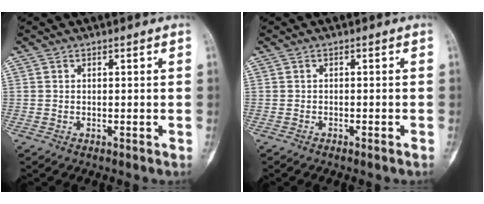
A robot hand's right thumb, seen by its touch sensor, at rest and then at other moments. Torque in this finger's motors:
{"motor_torque": [-0.39, -0.14, -0.01, 0.15, -0.02]}